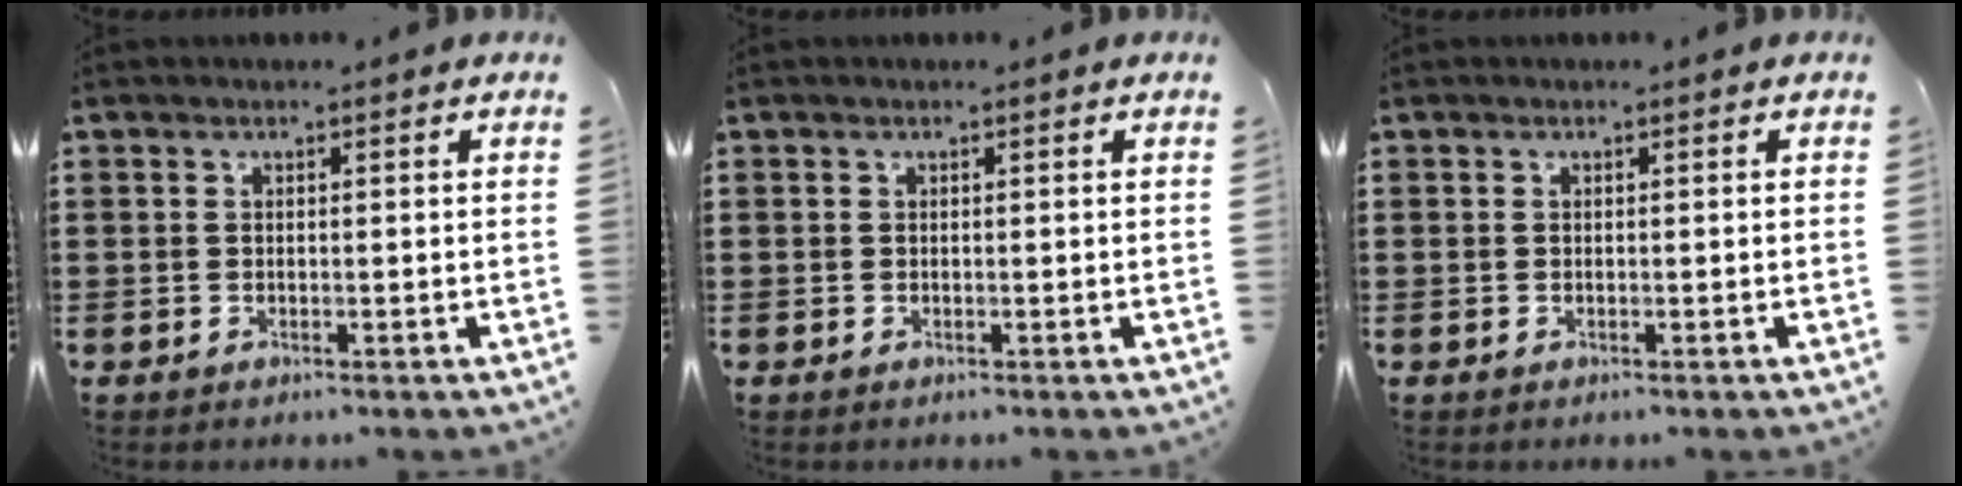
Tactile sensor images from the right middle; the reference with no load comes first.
{"total": 0.0}
{"total": 0.0}